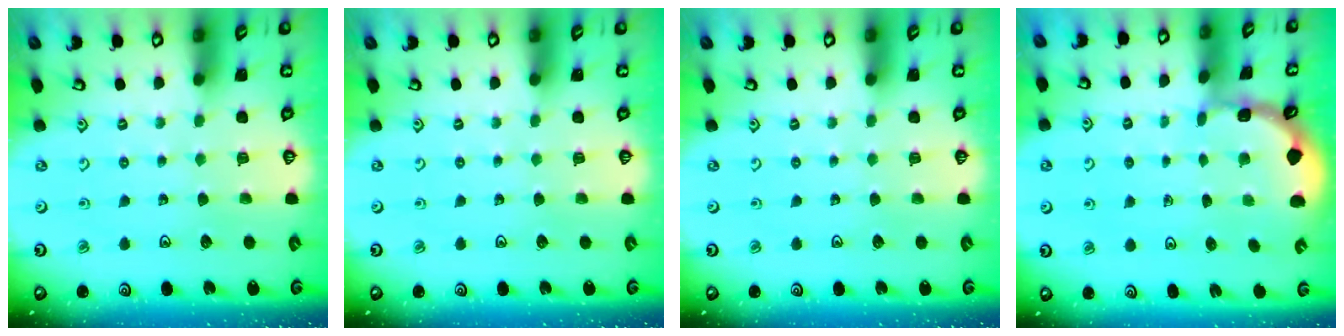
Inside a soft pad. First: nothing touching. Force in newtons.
{"total": 0.0}
{"total": 0.0}
{"total": 1.5, "press": 1.5, "slide": 0.1}